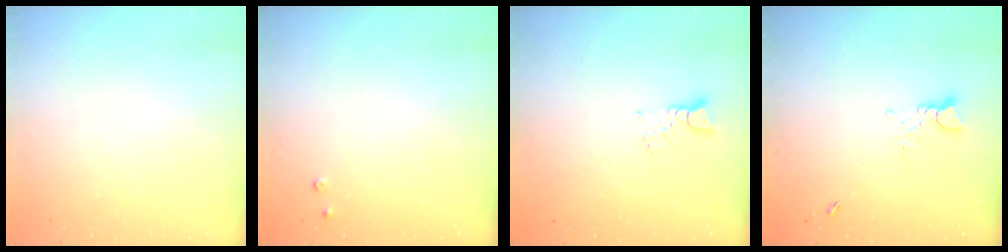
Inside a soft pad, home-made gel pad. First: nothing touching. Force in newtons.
{"total": 1.8, "press": 1.8, "slide": 0.4}
{"total": 2.9, "press": 2.9, "slide": 0.3}
{"total": 3.3, "press": 3.2, "slide": 0.4}